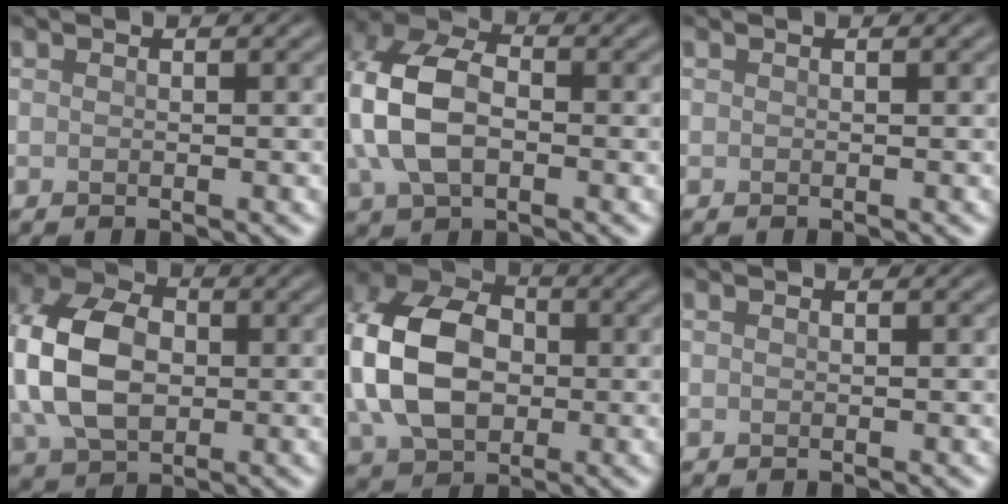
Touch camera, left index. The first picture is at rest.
{"total": 8.6, "force": [0.0, 5.7, 6.4], "torque": [-0.156, 0.009, -0.009]}
{"total": 0.0}
{"total": 10.1, "force": [0.4, 7.1, 7.2], "torque": [-0.169, 0.011, -0.002]}
{"total": 11.8, "force": [0.2, 8.4, 8.2], "torque": [-0.197, 0.007, -0.002]}
{"total": 0.0}